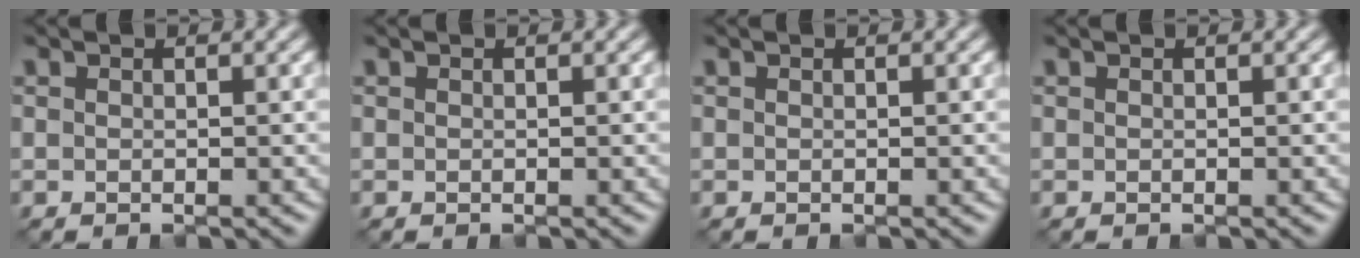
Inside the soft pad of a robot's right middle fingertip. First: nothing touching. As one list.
[{"total": 0.0}, {"total": 0.0}, {"total": 0.0}]